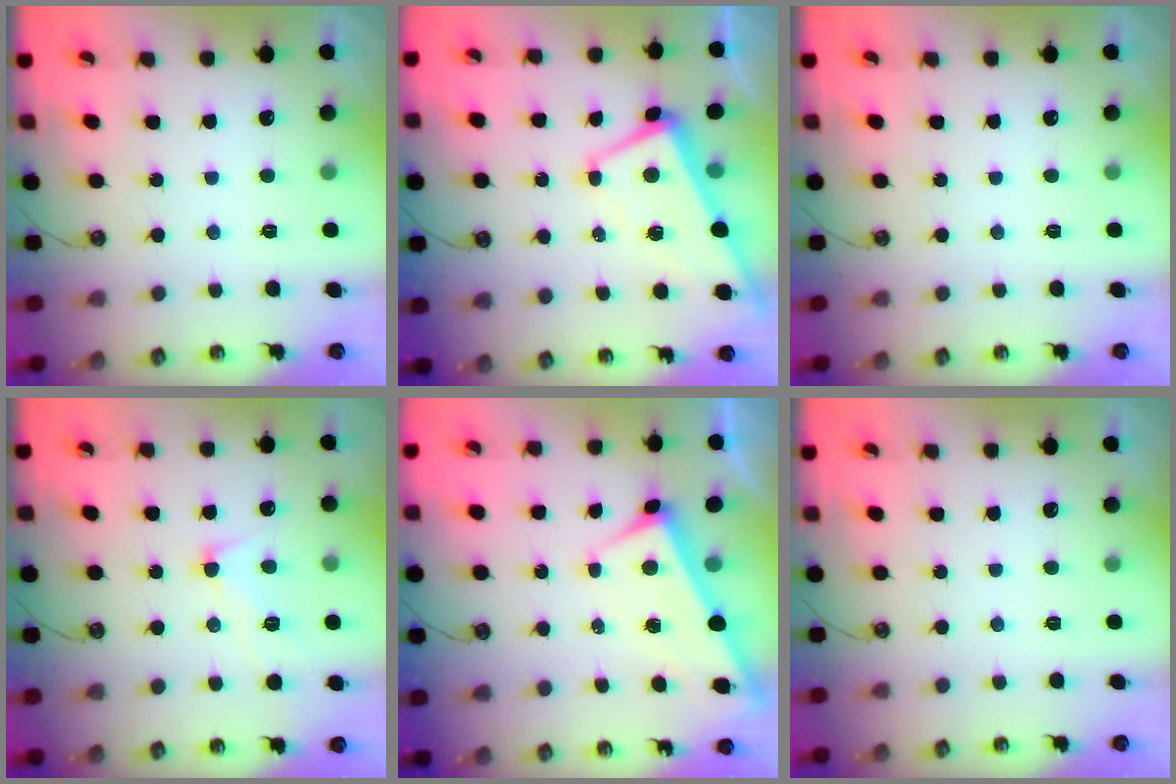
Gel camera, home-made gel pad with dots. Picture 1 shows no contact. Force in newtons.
{"total": 2.2, "press": 2.1, "slide": 0.6}
{"total": 0.0}
{"total": 4.8, "press": 4.8, "slide": 0.6}
{"total": 3.0, "press": 3.0, "slide": 0.0}
{"total": 0.0}